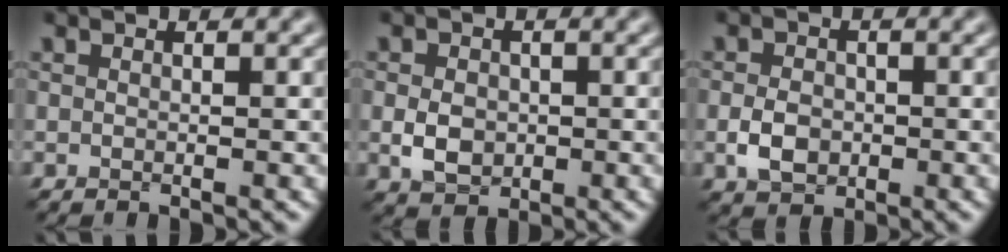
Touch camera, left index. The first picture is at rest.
{"total": 3.1, "force": [-0.5, 2.4, 1.9], "torque": [-0.040, -0.003, -0.013]}
{"total": 2.9, "force": [-0.8, 2.1, 1.8], "torque": [-0.036, 0.000, -0.020]}